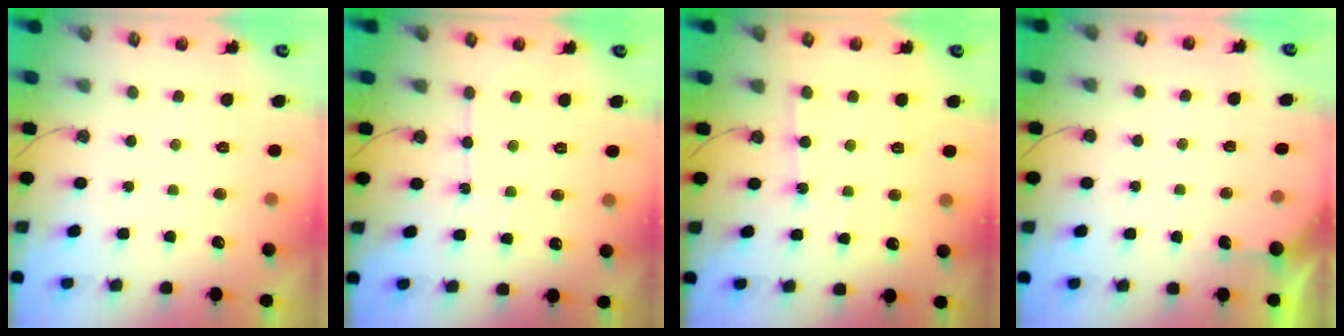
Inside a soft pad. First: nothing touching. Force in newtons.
{"total": 2.8, "press": 2.8, "slide": 0.5}
{"total": 1.9, "press": 1.8, "slide": 0.3}
{"total": 2.5, "press": 2.5, "slide": 0.2}